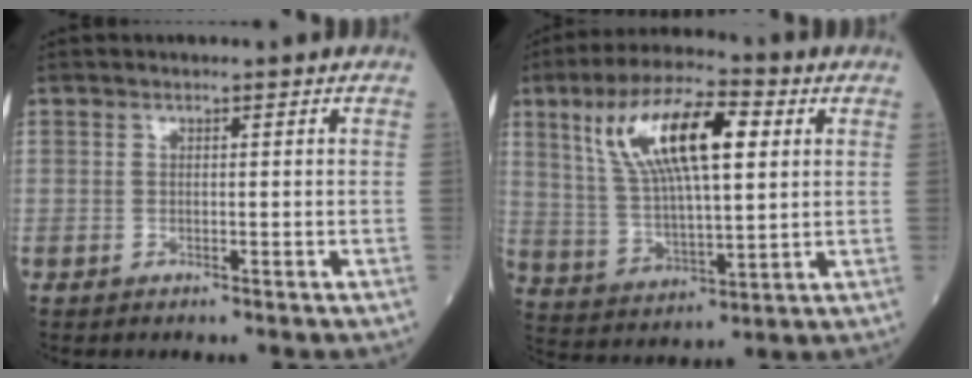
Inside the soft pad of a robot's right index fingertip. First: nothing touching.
{"total": 15.6, "force": [5.4, 4.4, 14.0], "torque": [-0.271, 0.021, 0.101]}